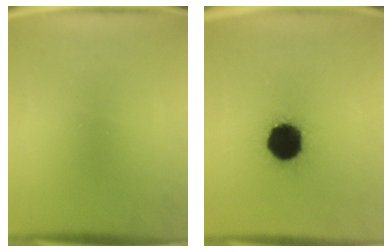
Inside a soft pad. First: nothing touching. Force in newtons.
{"total": 17.3}